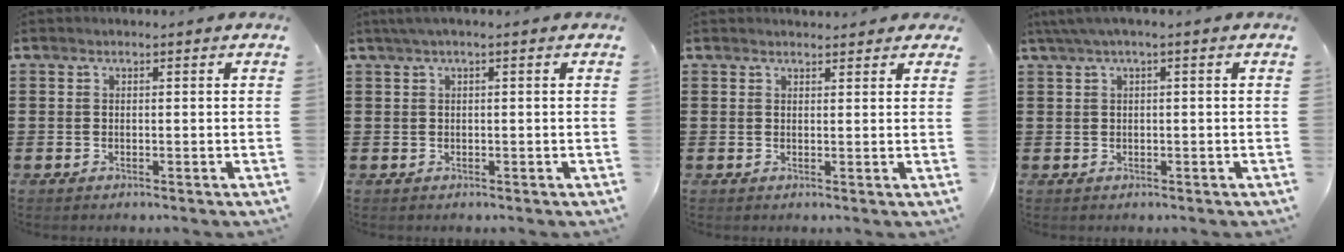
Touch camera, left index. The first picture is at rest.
{"total": 1.3, "force": [0.0, 0.0, 1.3], "torque": [-0.019, -0.004, 0.000]}
{"total": 1.7, "force": [1.6, 0.4, 0.3], "torque": [-0.002, 0.000, 0.030]}
{"total": 2.0, "force": [-0.4, 0.1, 1.9], "torque": [-0.037, -0.006, -0.010]}